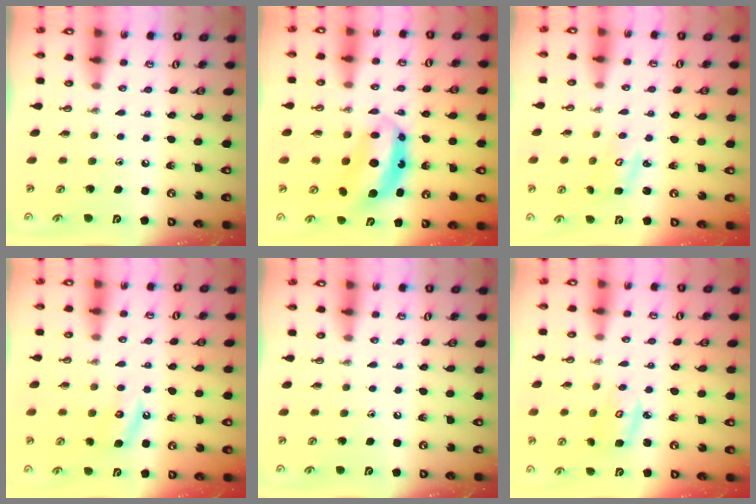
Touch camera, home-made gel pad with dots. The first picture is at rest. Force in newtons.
{"total": 6.7, "press": 6.6, "slide": 0.8}
{"total": 3.0, "press": 3.0, "slide": 0.3}
{"total": 3.8, "press": 3.8, "slide": 0.3}
{"total": 0.0}
{"total": 3.4, "press": 3.4, "slide": 0.3}